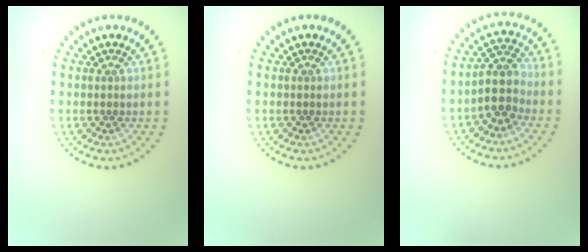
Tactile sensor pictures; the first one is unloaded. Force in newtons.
{"total": 0.0}
{"total": 3.0, "press": 2.6, "slide": 1.5}